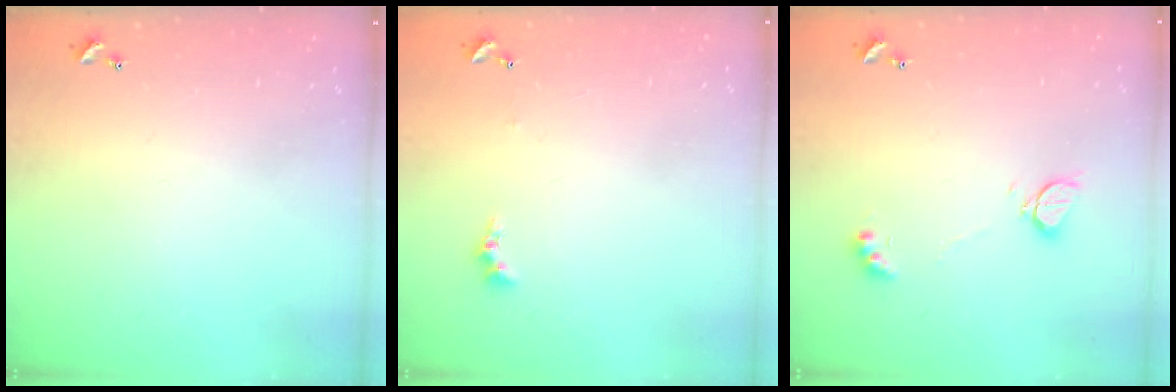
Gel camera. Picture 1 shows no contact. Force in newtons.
{"total": 0.6, "press": 0.4, "slide": 0.5}
{"total": 2.3, "press": 2.3, "slide": 0.5}